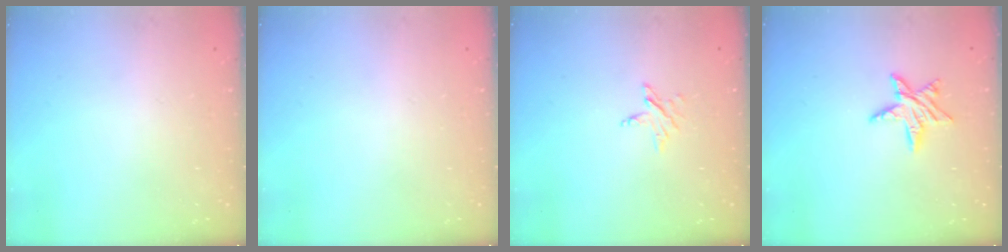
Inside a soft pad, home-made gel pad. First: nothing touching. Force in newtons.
{"total": 0.0}
{"total": 3.7, "press": 3.6, "slide": 0.4}
{"total": 7.9, "press": 7.9, "slide": 0.5}